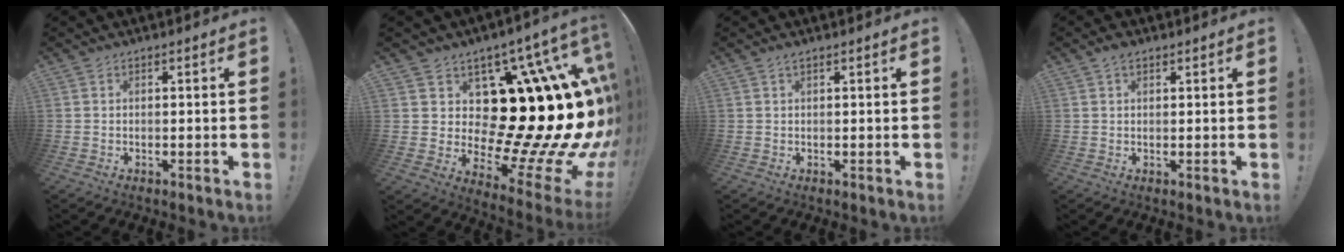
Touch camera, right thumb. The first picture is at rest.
{"total": 24.5, "force": [0.5, 10.1, 22.3], "torque": [-0.302, -0.081, 0.061]}
{"total": 0.7, "force": [0.5, 0.0, 0.6], "torque": [-0.012, 0.001, 0.008]}
{"total": 2.2, "force": [1.4, 1.0, 1.4], "torque": [-0.020, -0.002, 0.024]}